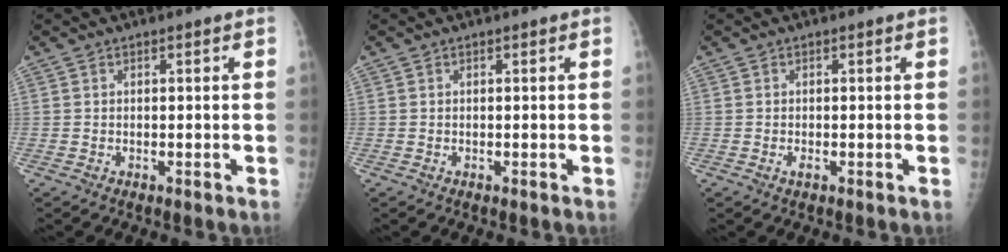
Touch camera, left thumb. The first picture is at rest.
{"total": 0.0}
{"total": 1.0, "force": [-0.3, 0.5, 0.8], "torque": [-0.015, 0.000, -0.007]}